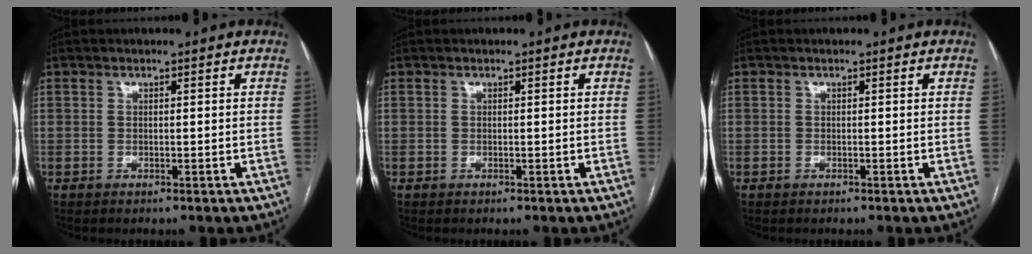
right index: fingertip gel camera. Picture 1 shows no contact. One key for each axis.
{"total": 0.0}
{"total": 0.0}